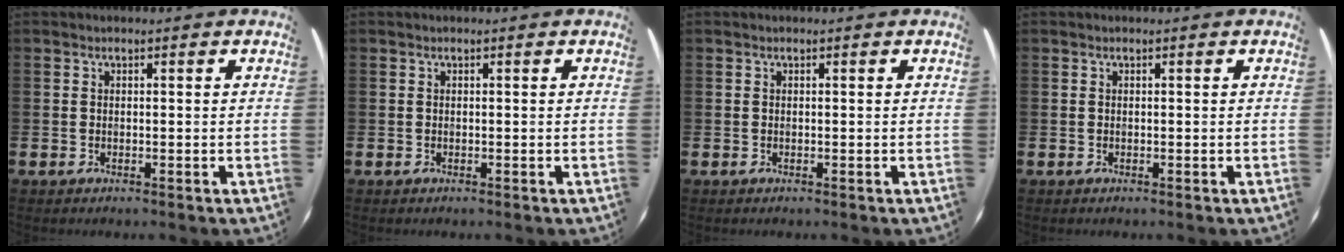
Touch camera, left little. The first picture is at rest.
{"total": 0.0}
{"total": 0.0}
{"total": 0.0}